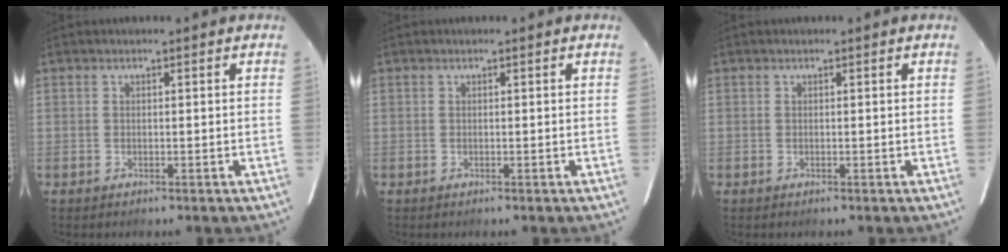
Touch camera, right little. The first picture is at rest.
{"total": 0.0}
{"total": 0.0}